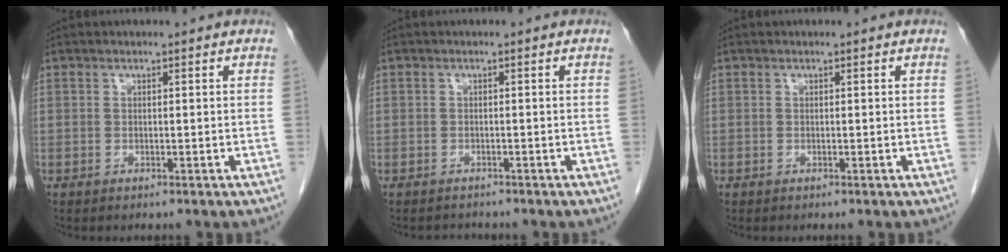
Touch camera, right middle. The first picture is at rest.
{"total": 1.3, "force": [-1.2, 0.4, -0.3], "torque": [0.002, -0.004, -0.019]}
{"total": 0.0}